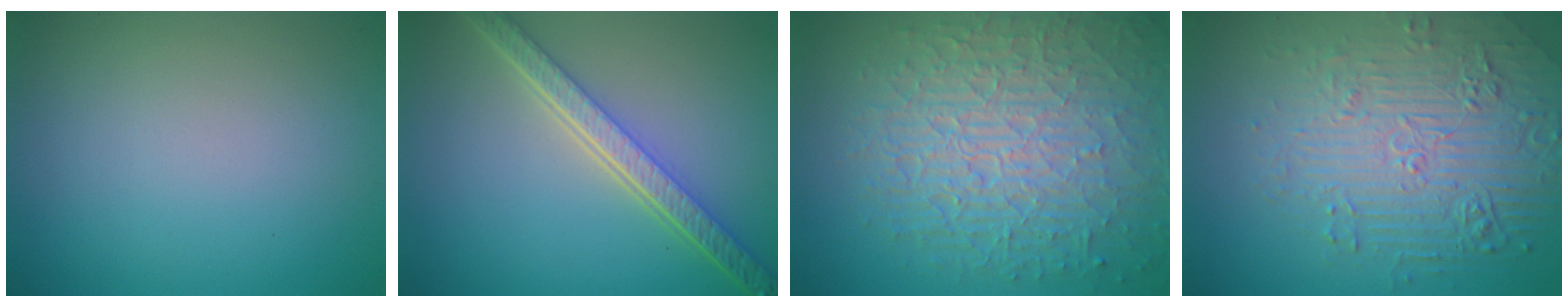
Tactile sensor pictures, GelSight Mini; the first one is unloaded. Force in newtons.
{"total": 5.6, "press": 4.2, "slide": 3.8}
{"total": 10.5, "press": 6.7, "slide": 8.1}
{"total": 7.3, "press": 5.4, "slide": 4.8}